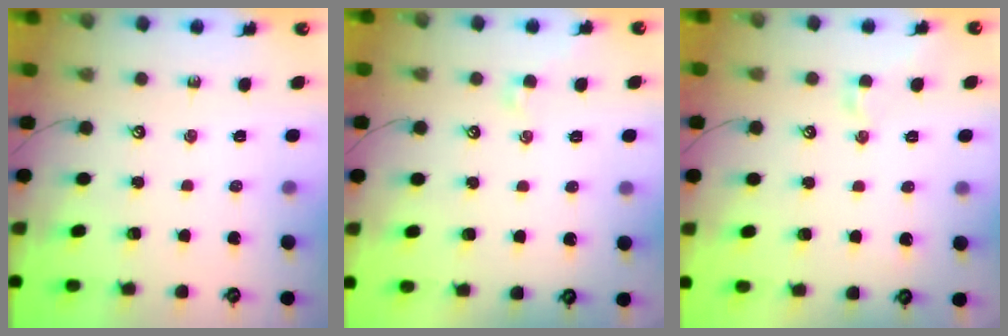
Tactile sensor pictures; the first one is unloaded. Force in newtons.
{"total": 0.8, "press": 0.7, "slide": 0.4}
{"total": 1.4, "press": 1.4, "slide": 0.1}